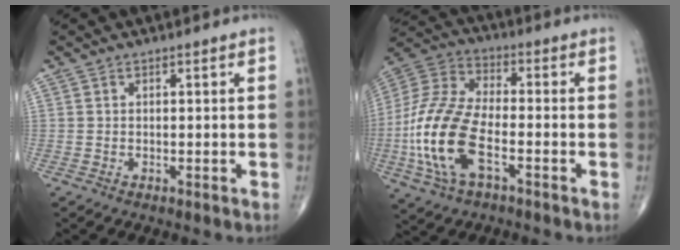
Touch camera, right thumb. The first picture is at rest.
{"total": 17.5, "force": [-5.0, 8.3, 14.6], "torque": [-0.325, 0.020, -0.094]}